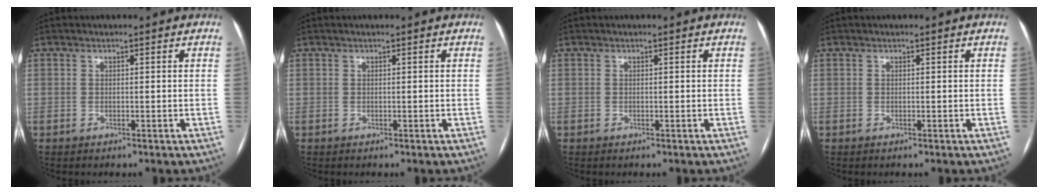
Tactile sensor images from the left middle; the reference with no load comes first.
{"total": 0.0}
{"total": 0.0}
{"total": 0.0}